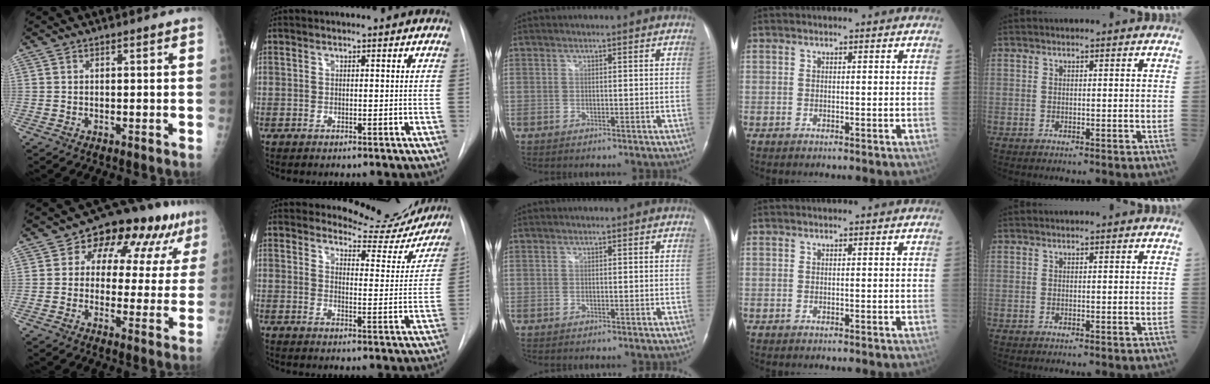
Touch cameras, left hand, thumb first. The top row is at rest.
{"thumb": {"total": 15.2, "force": [6.8, 8.8, 10.4], "torque": [-0.089, 0.012, 0.090]}, "index": {"total": 10.9, "force": [10.6, 2.7, 0.4], "torque": [0.011, -0.041, 0.115]}}